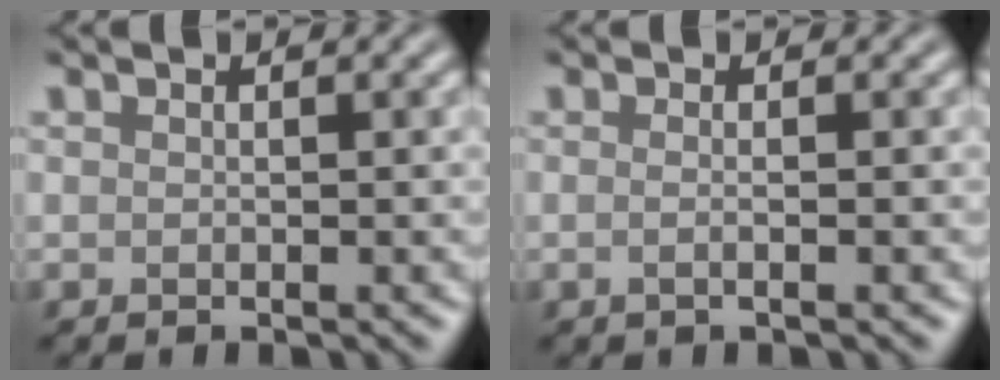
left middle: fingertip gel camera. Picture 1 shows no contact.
{"total": 1.6, "force": [0.0, 0.7, 1.4], "torque": [-0.010, -0.008, -0.017]}